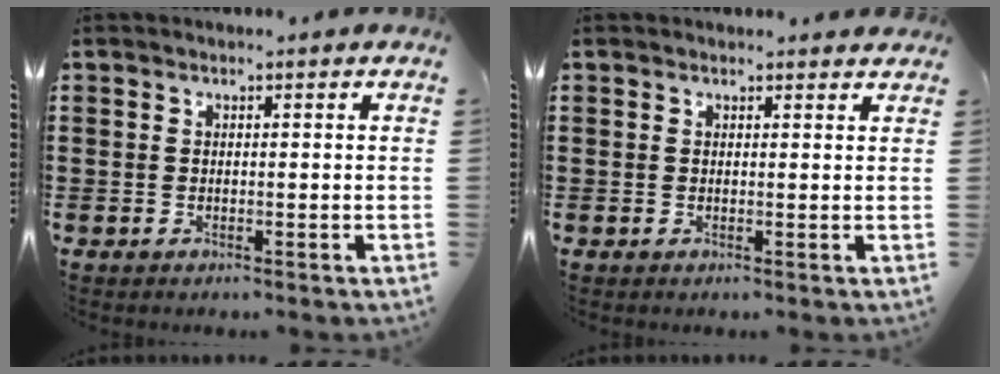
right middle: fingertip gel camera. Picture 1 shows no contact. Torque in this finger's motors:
{"motor_torque": [-0.06, 0.08, -0.01, -0.01]}